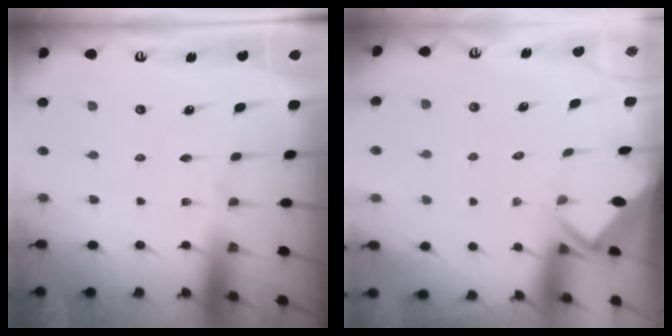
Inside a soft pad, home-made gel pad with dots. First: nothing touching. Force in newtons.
{"total": 2.8, "press": 2.8, "slide": 0.1}